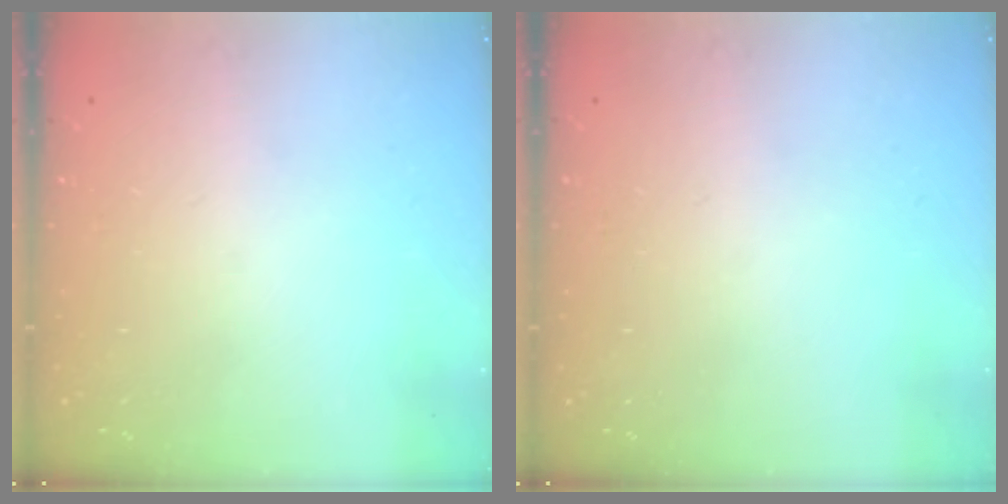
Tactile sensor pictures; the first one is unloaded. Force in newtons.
{"total": 0.0}